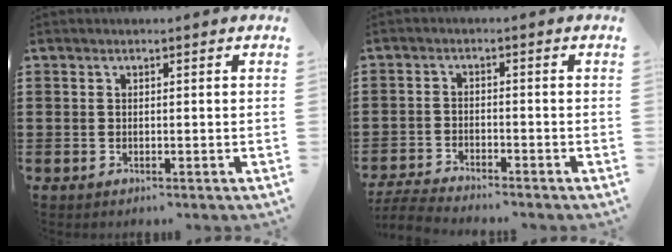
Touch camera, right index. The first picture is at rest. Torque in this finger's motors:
{"motor_torque": [0.14, -0.22, 0.01, 0.01]}